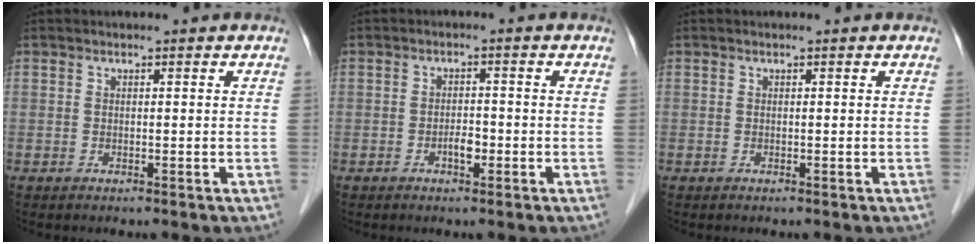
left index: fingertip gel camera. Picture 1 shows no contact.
{"total": 2.1, "force": [-1.0, 0.9, 1.6], "torque": [-0.026, 0.004, -0.015]}
{"total": 0.0}